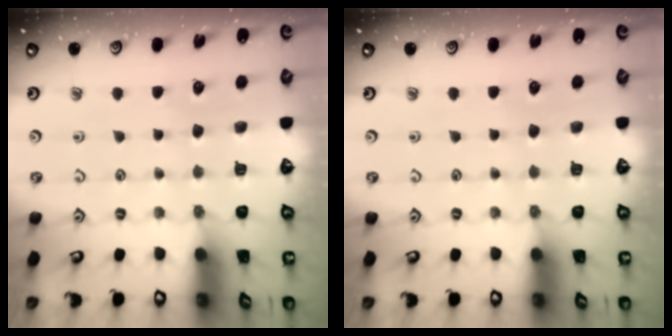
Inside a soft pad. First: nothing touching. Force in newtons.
{"total": 0.0}